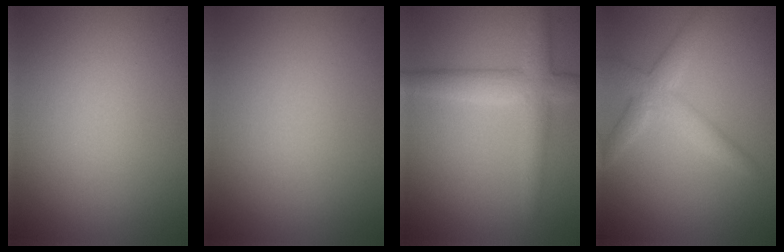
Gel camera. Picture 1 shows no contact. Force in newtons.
{"total": 0.0}
{"total": 3.5, "press": 3.5, "slide": 0.2}
{"total": 3.3, "press": 3.3, "slide": 0.2}